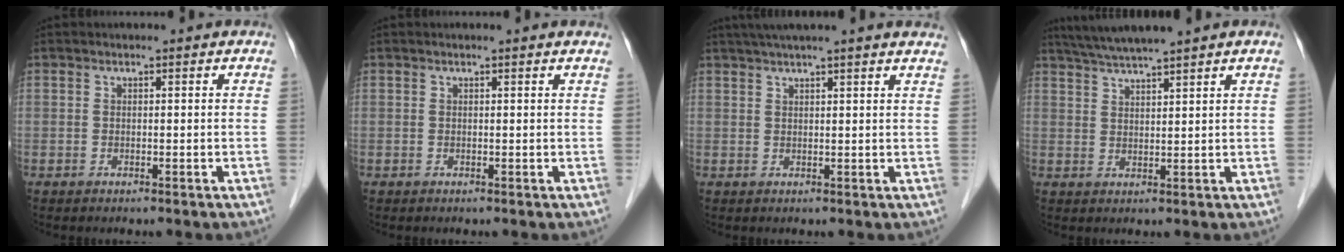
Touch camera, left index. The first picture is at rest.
{"total": 0.9, "force": [0.9, -0.1, 0.3], "torque": [-0.016, 0.001, 0.010]}
{"total": 11.8, "force": [10.0, -0.2, 6.2], "torque": [-0.099, 0.036, 0.122]}
{"total": 6.1, "force": [5.3, -1.2, 2.9], "torque": [-0.054, 0.018, 0.097]}